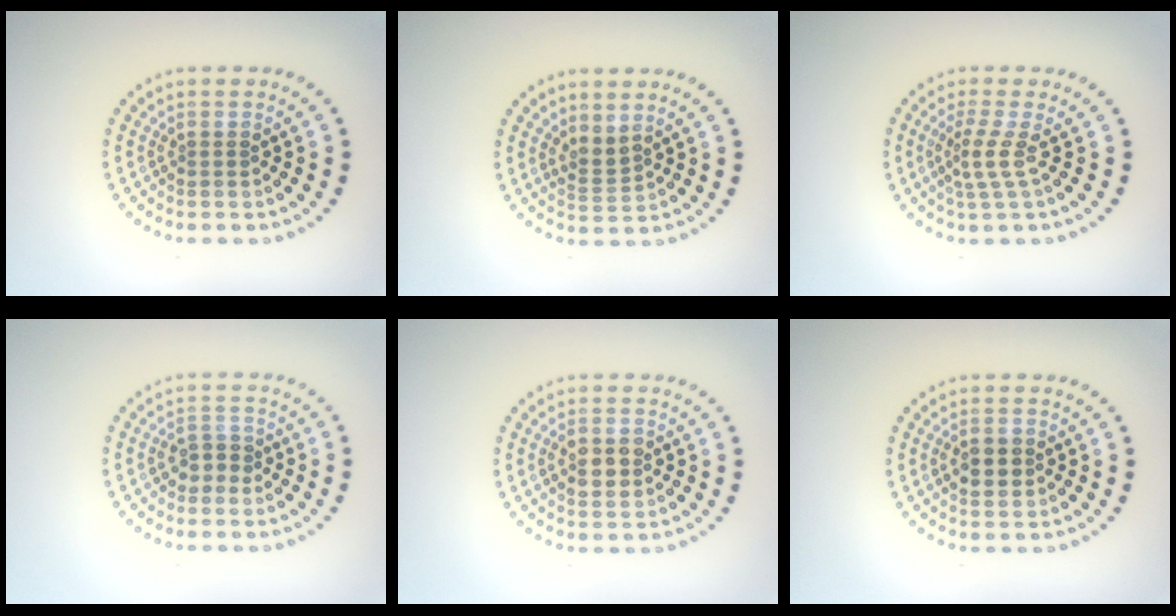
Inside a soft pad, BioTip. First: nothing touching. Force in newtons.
{"total": 1.8, "press": 1.4, "slide": 1.1}
{"total": 2.3, "press": 1.6, "slide": 1.7}
{"total": 2.0, "press": 1.9, "slide": 0.6}
{"total": 2.9, "press": 2.9, "slide": 0.2}
{"total": 2.5, "press": 2.5, "slide": 0.2}